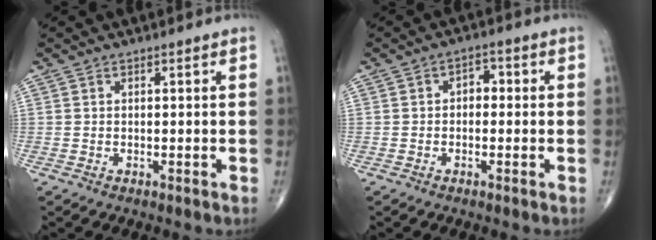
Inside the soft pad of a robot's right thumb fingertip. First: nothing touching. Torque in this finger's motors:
{"motor_torque": [-0.37, 0.08, 0.17, 0.18, 0.01]}